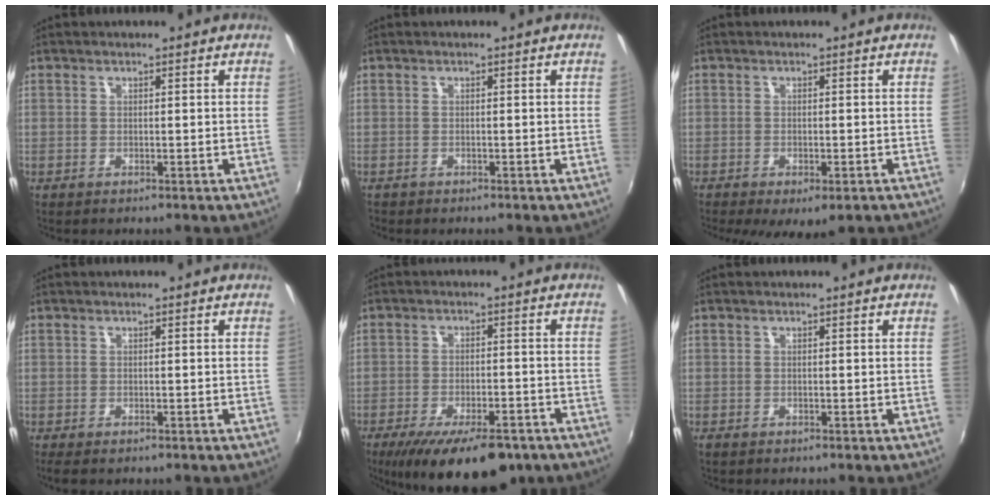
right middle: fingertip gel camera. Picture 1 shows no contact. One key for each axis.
{"total": 0.6, "fx": -0.5, "fy": 0.3, "fz": 0.0, "tx": -0.004, "ty": -0.001, "tz": -0.011}
{"total": 7.0, "fx": -4.4, "fy": 2.6, "fz": 4.8, "tx": -0.092, "ty": -0.029, "tz": -0.059}
{"total": 2.1, "fx": -1.4, "fy": 0.6, "fz": 1.4, "tx": -0.028, "ty": -0.009, "tz": -0.020}
{"total": 16.6, "fx": -11.5, "fy": 6.0, "fz": 10.4, "tx": -0.194, "ty": -0.034, "tz": -0.165}
{"total": 0.0}